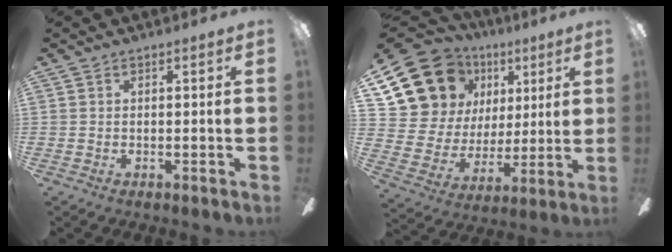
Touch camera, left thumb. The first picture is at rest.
{"total": 19.2, "force": [9.7, 15.1, 6.9], "torque": [-0.139, -0.047, 0.202]}